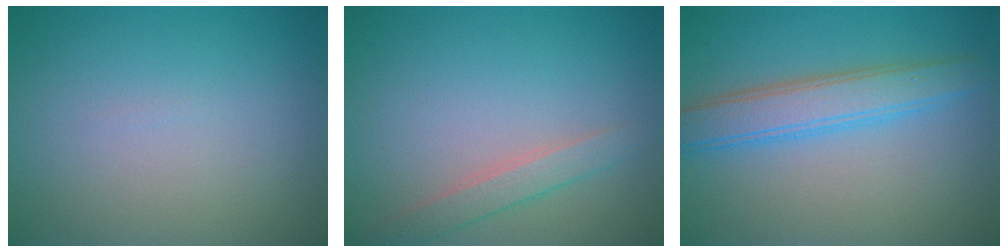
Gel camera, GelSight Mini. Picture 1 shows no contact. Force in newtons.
{"total": 1.9, "press": 1.9, "slide": 0.0}
{"total": 4.2, "press": 4.2, "slide": 0.1}